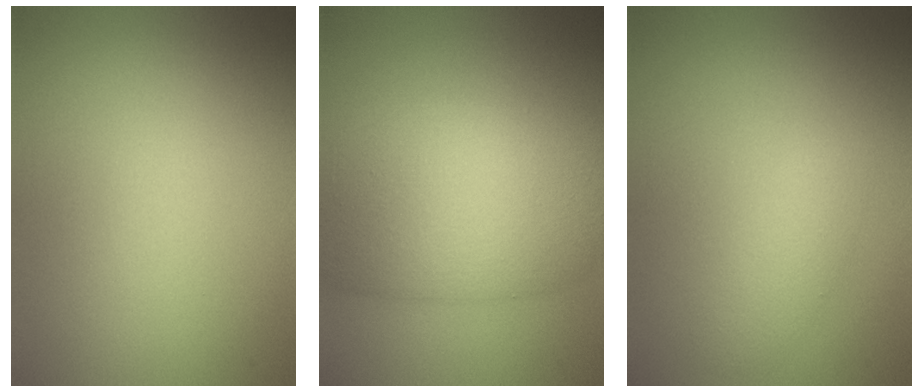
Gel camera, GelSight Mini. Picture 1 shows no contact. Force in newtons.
{"total": 9.8, "press": 9.8, "slide": 0.4}
{"total": 1.5, "press": 1.5, "slide": 0.0}